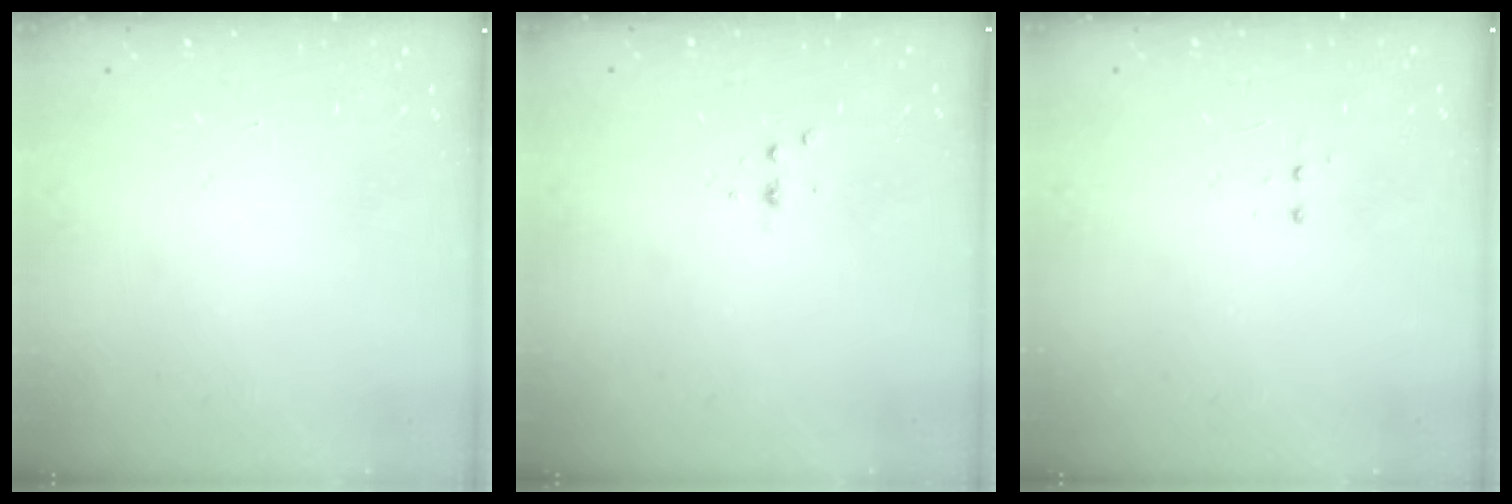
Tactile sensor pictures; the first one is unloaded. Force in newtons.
{"total": 2.3, "press": 2.3, "slide": 0.3}
{"total": 3.3, "press": 3.2, "slide": 0.7}